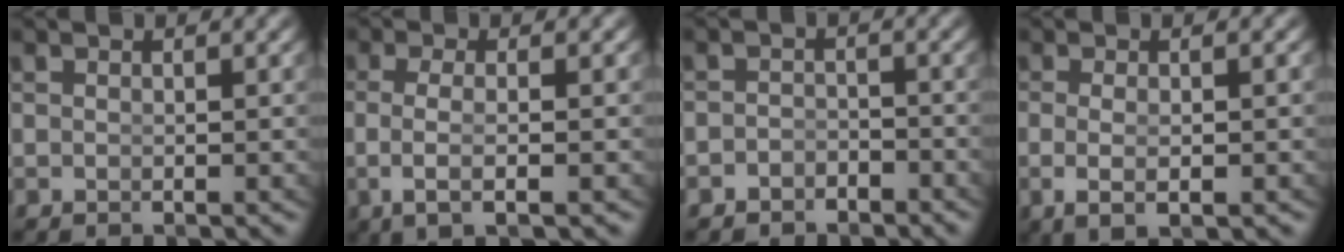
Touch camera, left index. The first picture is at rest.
{"total": 3.6, "force": [-0.7, 0.8, 3.5], "torque": [-0.076, -0.012, -0.002]}
{"total": 2.5, "force": [-2.3, 1.0, -0.3], "torque": [0.009, -0.016, -0.034]}
{"total": 3.0, "force": [-0.9, 0.6, 2.9], "torque": [-0.062, -0.014, 0.001]}